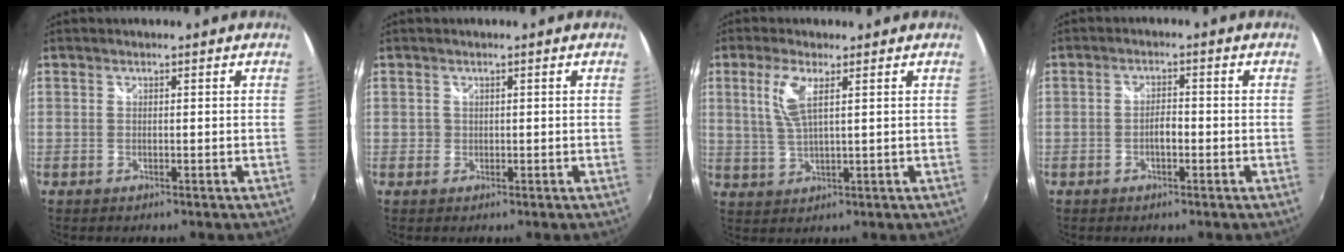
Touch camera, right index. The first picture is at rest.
{"total": 1.0, "force": [-0.1, 1.0, 0.1], "torque": [0.001, -0.001, -0.003]}
{"total": 5.5, "force": [2.3, 1.2, 4.9], "torque": [-0.106, 0.004, 0.049]}
{"total": 2.2, "force": [-0.7, 0.9, 1.9], "torque": [-0.035, 0.007, -0.014]}